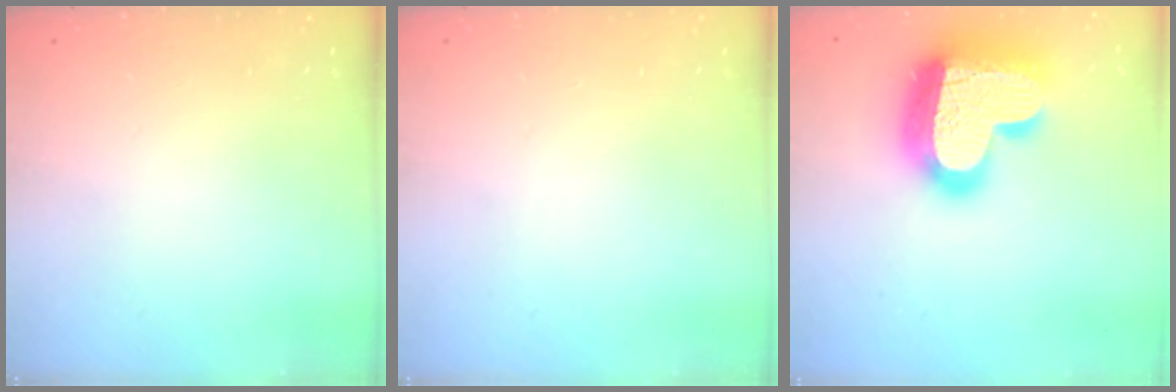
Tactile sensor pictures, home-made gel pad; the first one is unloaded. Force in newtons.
{"total": 0.0}
{"total": 26.4, "press": 26.3, "slide": 2.0}